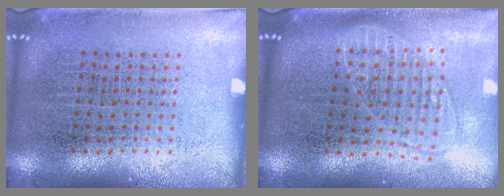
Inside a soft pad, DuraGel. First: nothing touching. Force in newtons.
{"total": 1.8, "press": 1.5, "slide": 1.0}